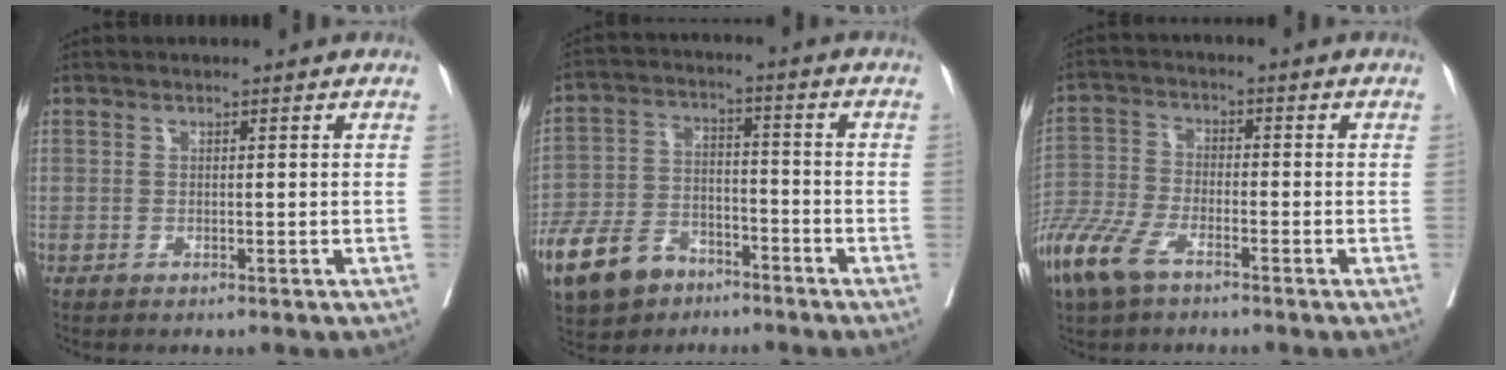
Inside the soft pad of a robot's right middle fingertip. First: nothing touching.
{"total": 11.8, "force": [-7.8, 7.0, 5.5], "torque": [-0.117, -0.002, -0.138]}
{"total": 9.1, "force": [-6.1, 3.4, 5.9], "torque": [-0.144, -0.016, -0.123]}